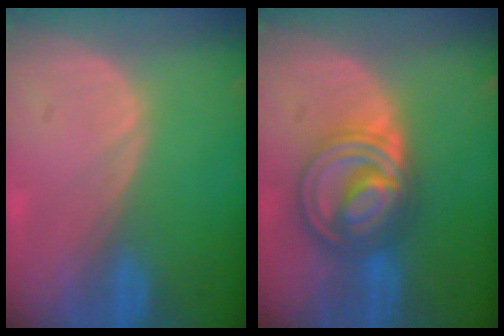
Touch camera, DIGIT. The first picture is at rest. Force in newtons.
{"total": 8.7, "press": 8.7, "slide": 0.6}